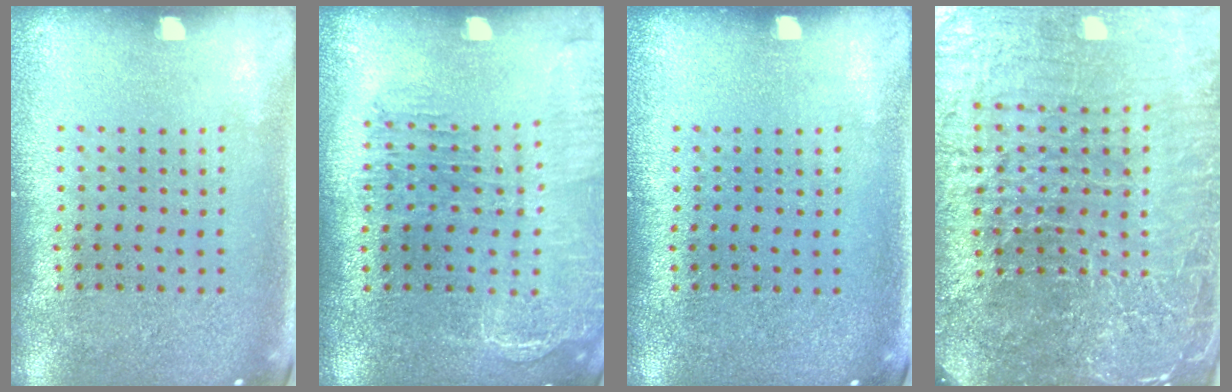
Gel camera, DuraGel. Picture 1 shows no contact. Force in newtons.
{"total": 1.6, "press": 1.5, "slide": 0.5}
{"total": 0.0}
{"total": 6.6, "press": 5.9, "slide": 3.1}